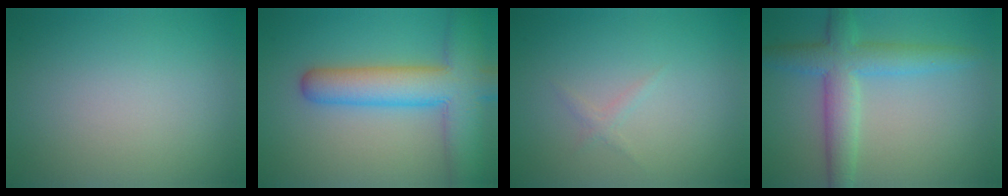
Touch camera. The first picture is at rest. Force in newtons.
{"total": 9.0, "press": 9.0, "slide": 0.4}
{"total": 0.8, "press": 0.8, "slide": 0.1}
{"total": 5.3, "press": 5.3, "slide": 0.2}